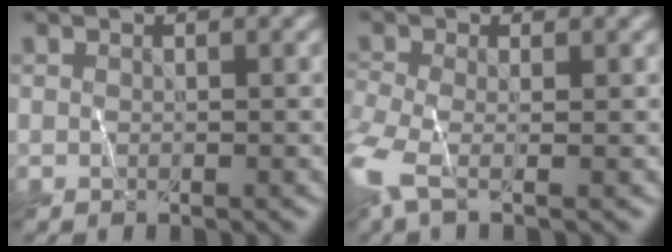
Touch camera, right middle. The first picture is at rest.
{"total": 4.4, "force": [-1.9, 1.6, 3.7], "torque": [-0.097, -0.011, -0.049]}